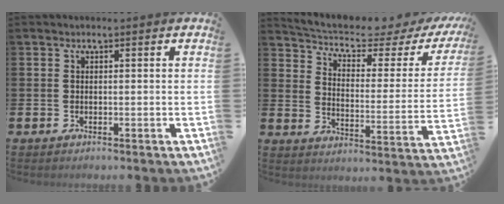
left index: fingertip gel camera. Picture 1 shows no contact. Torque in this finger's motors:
{"motor_torque": [1.07, -1.07, 0.21, 0.04]}